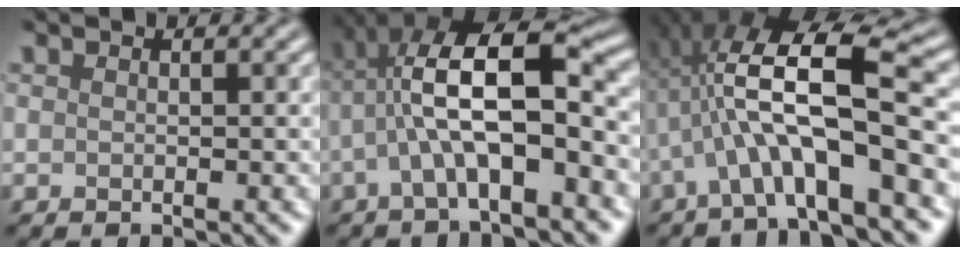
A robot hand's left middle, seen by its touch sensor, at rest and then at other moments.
{"total": 9.1, "force": [-0.7, 2.9, 8.6], "torque": [-0.160, 0.031, -0.003]}
{"total": 9.3, "force": [-1.3, 2.6, 8.8], "torque": [-0.159, 0.031, -0.016]}